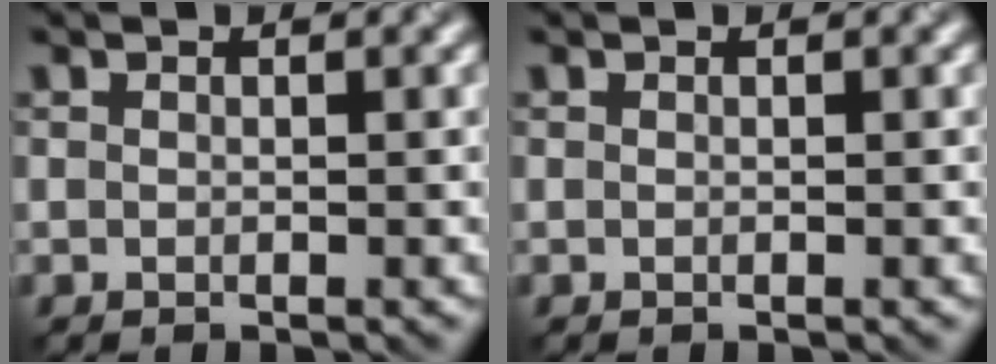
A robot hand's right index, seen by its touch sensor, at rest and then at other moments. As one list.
[{"total": 0.0}]